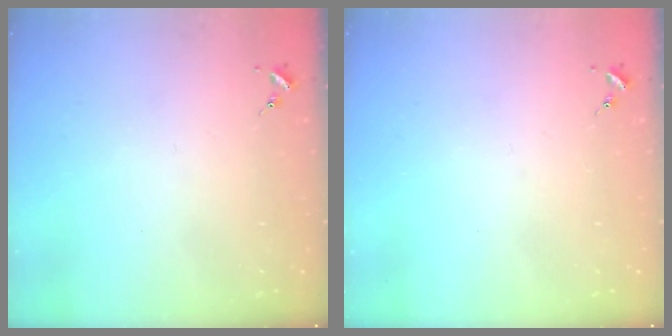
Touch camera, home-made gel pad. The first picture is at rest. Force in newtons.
{"total": 0.0}